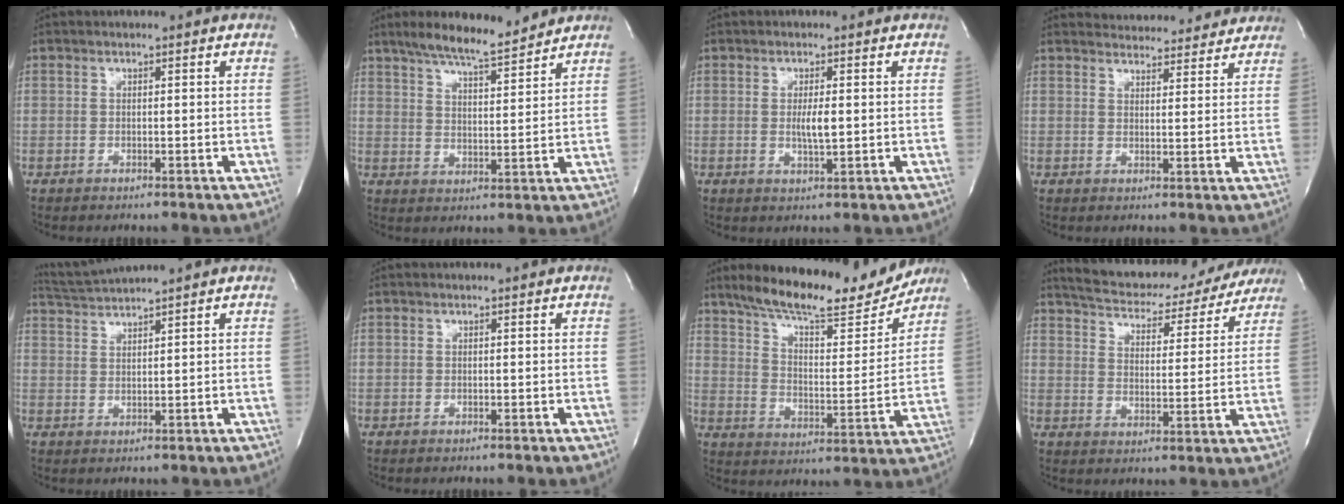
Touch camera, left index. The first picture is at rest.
{"total": 9.6, "force": [8.4, 1.2, 4.6], "torque": [-0.075, 0.006, 0.137]}
{"total": 3.0, "force": [0.2, 0.4, 2.9], "torque": [-0.056, -0.004, 0.005]}
{"total": 11.5, "force": [11.1, 2.6, 1.7], "torque": [-0.007, 0.009, 0.129]}
{"total": 4.2, "force": [3.8, -1.8, 0.3], "torque": [-0.014, -0.002, 0.080]}
{"total": 0.0}
{"total": 17.9, "force": [15.5, 3.7, 8.1], "torque": [-0.129, -0.014, 0.234]}
{"total": 20.1, "force": [18.5, 5.3, 6.0], "torque": [-0.097, 0.003, 0.245]}